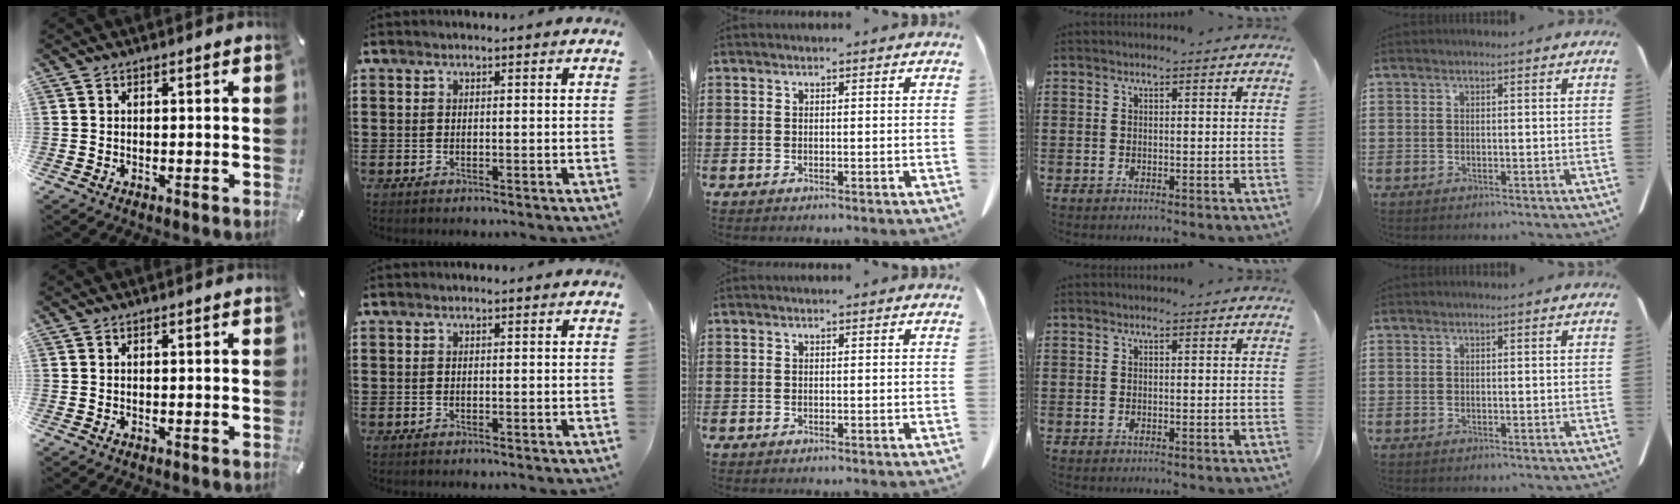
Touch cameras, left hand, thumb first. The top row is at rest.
{}